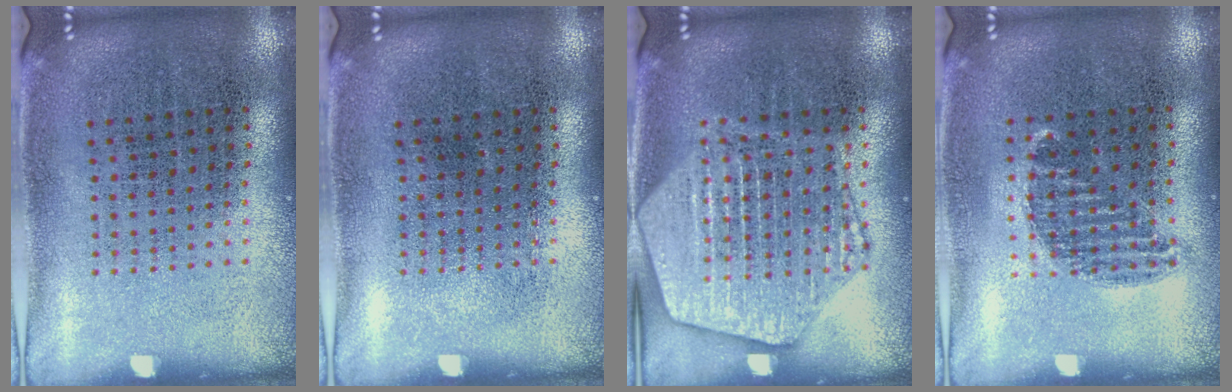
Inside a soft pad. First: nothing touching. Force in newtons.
{"total": 0.0}
{"total": 3.9, "press": 3.9, "slide": 0.6}
{"total": 0.8, "press": 0.6, "slide": 0.4}